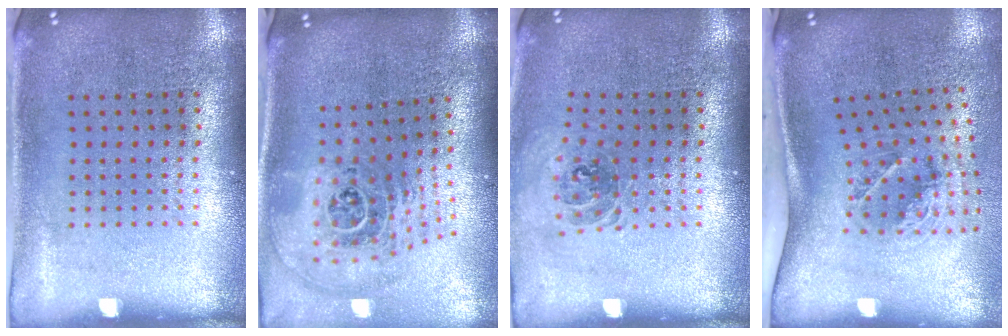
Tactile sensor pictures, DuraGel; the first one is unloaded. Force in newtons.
{"total": 2.8, "press": 1.9, "slide": 2.1}
{"total": 0.9, "press": 0.8, "slide": 0.3}
{"total": 1.9, "press": 1.2, "slide": 1.5}